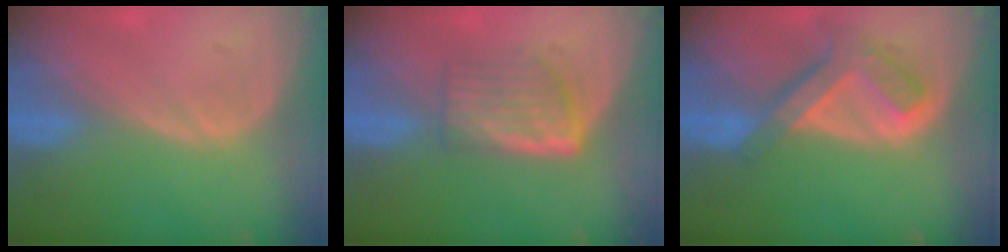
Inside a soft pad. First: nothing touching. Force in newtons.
{"total": 5.9, "press": 5.3, "slide": 2.6}
{"total": 7.5, "press": 6.4, "slide": 3.9}